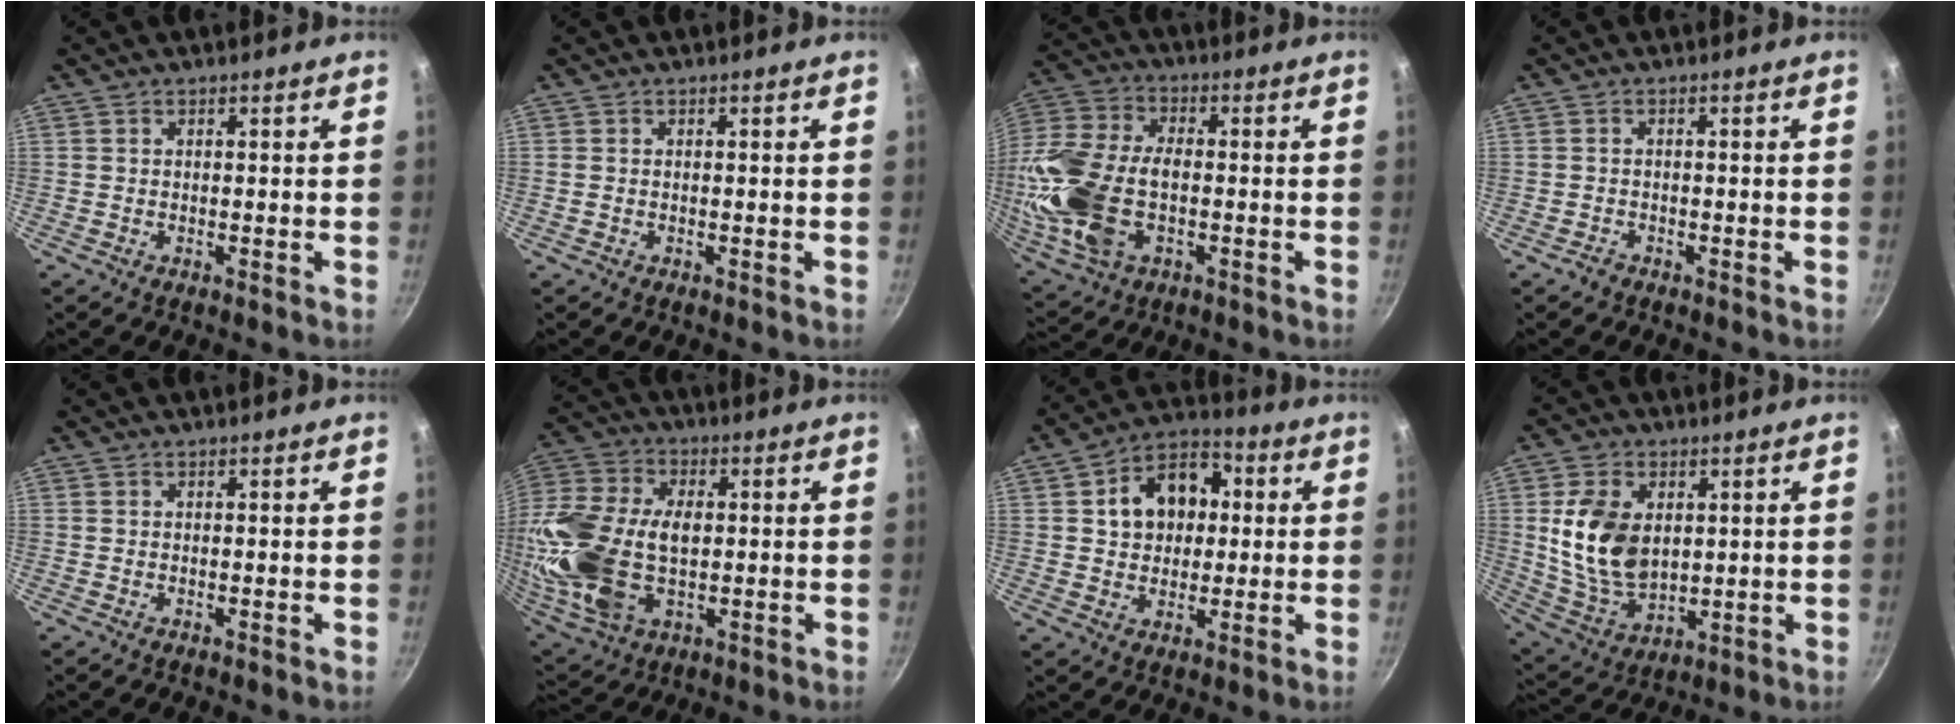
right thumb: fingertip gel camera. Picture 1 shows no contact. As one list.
[{"total": 0.5, "force": [0.0, 0.4, 0.3], "torque": [-0.008, 0.002, 0.001]}, {"total": 19.8, "force": [-2.7, 12.1, 15.4], "torque": [-0.330, 0.021, -0.050]}, {"total": 1.2, "force": [-1.0, 0.7, 0.3], "torque": [-0.009, 0.012, -0.018]}, {"total": 0.0}, {"total": 24.4, "force": [-0.2, 15.6, 18.8], "torque": [-0.408, 0.008, 0.001]}, {"total": 13.0, "force": [2.2, 9.9, 8.1], "torque": [-0.087, 0.020, 0.023]}, {"total": 14.5, "force": [2.4, 9.7, 10.5], "torque": [-0.183, -0.023, 0.058]}]